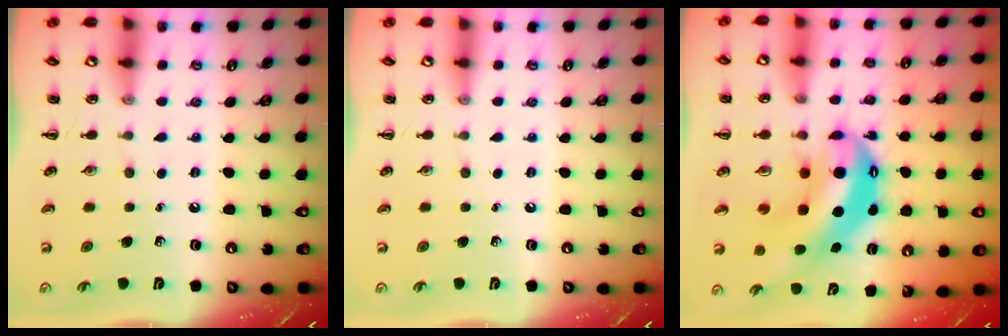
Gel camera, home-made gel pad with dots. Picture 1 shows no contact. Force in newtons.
{"total": 0.0}
{"total": 11.2, "press": 10.8, "slide": 2.7}